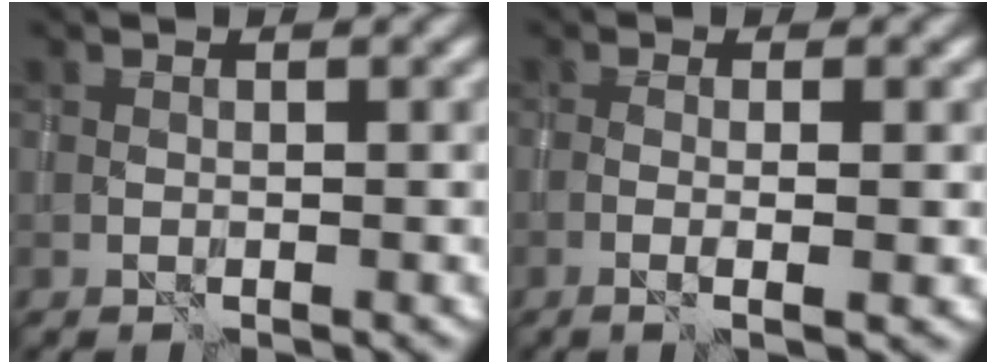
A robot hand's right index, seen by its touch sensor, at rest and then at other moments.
{"total": 2.8, "force": [-0.4, 0.4, 2.7], "torque": [-0.042, 0.001, -0.012]}